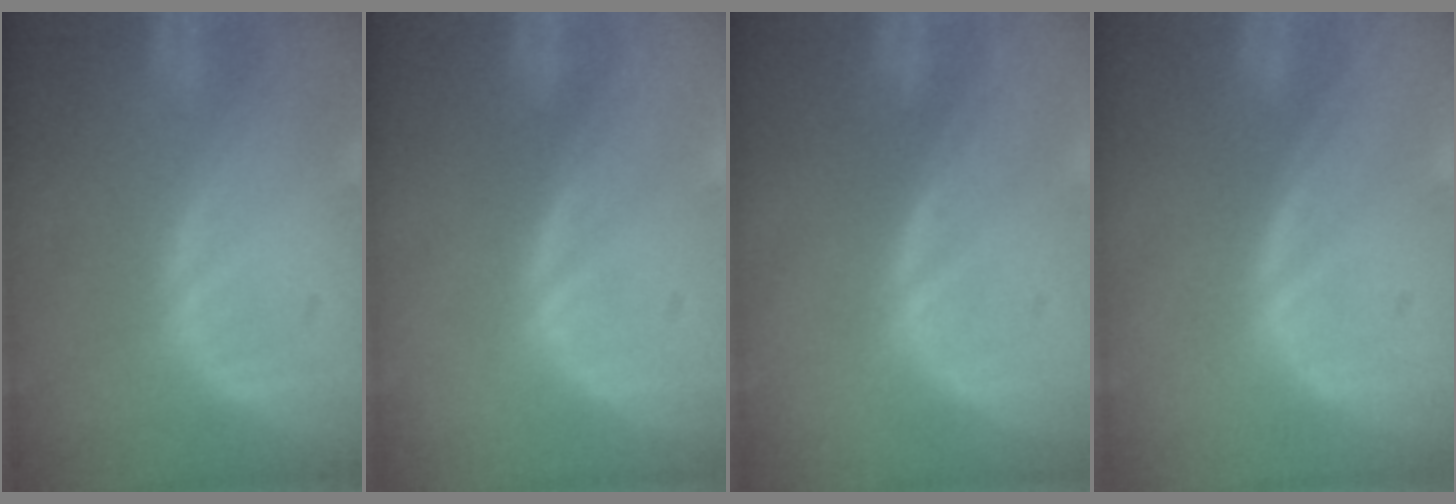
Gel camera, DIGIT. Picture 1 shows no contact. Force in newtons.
{"total": 0.0}
{"total": 0.0}
{"total": 0.0}